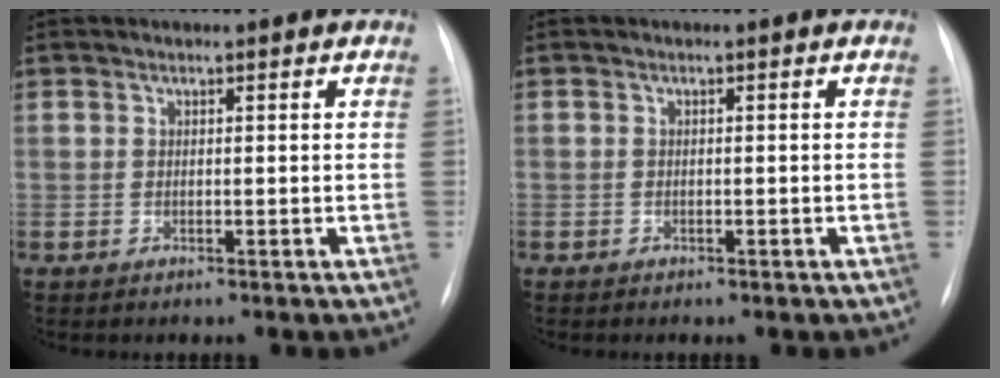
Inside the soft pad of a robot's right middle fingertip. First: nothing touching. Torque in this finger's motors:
{"motor_torque": [0.89, -1.25, -0.37, -0.21]}